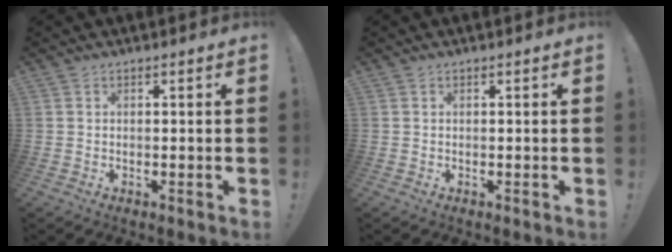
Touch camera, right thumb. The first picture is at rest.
{"total": 0.0}